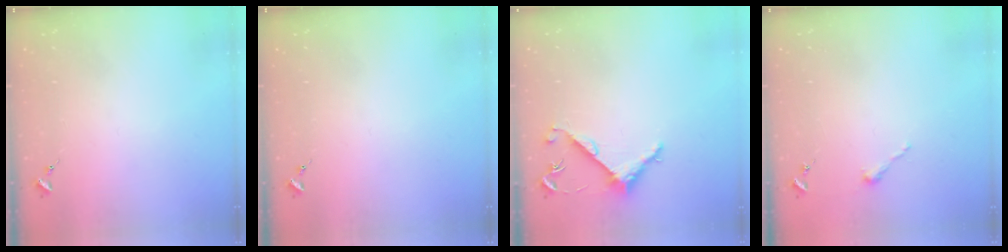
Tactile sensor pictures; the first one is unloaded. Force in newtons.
{"total": 0.0}
{"total": 5.6, "press": 5.6, "slide": 0.2}
{"total": 2.5, "press": 2.5, "slide": 0.2}